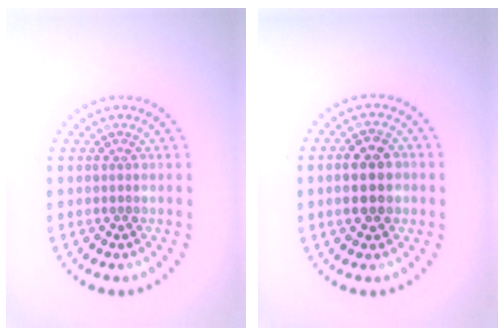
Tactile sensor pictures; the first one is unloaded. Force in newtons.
{"total": 3.8, "press": 3.7, "slide": 0.3}